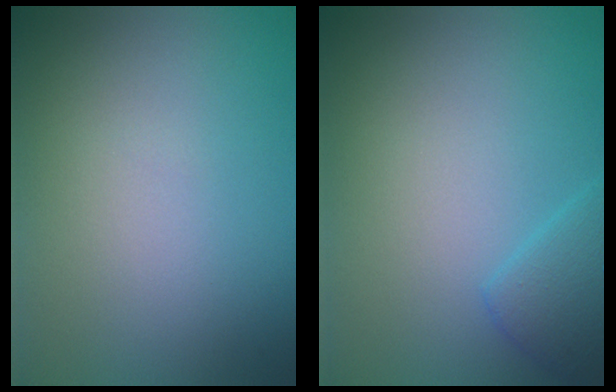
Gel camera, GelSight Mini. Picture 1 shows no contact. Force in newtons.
{"total": 2.1, "press": 2.1, "slide": 0.2}